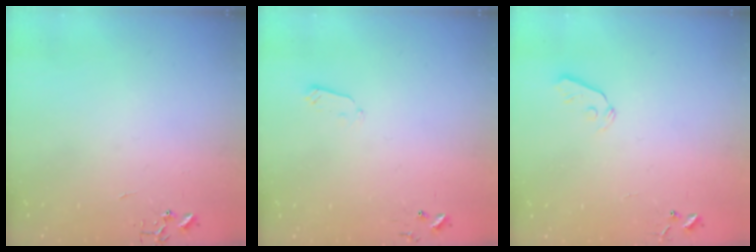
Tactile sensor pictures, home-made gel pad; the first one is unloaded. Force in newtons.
{"total": 3.7, "press": 3.6, "slide": 0.8}
{"total": 3.7, "press": 3.6, "slide": 0.7}